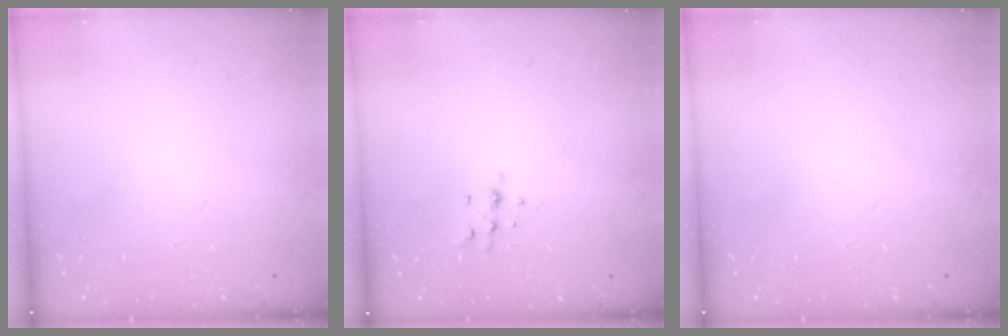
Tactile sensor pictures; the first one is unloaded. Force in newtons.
{"total": 5.3, "press": 5.1, "slide": 1.5}
{"total": 0.0}